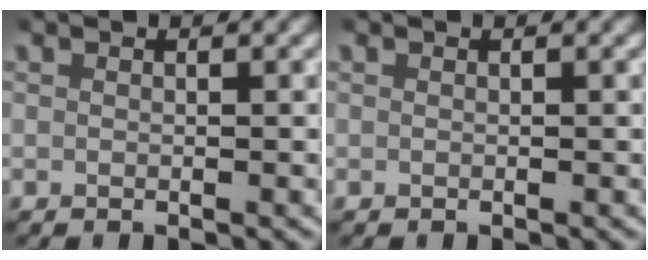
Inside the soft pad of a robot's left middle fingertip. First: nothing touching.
{"total": 0.0}